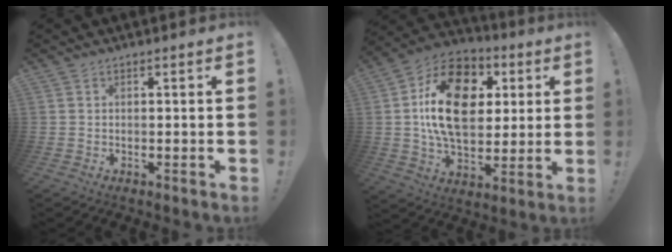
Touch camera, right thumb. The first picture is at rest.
{"total": 20.9, "force": [4.2, 13.9, 15.0], "torque": [-0.241, -0.008, 0.069]}